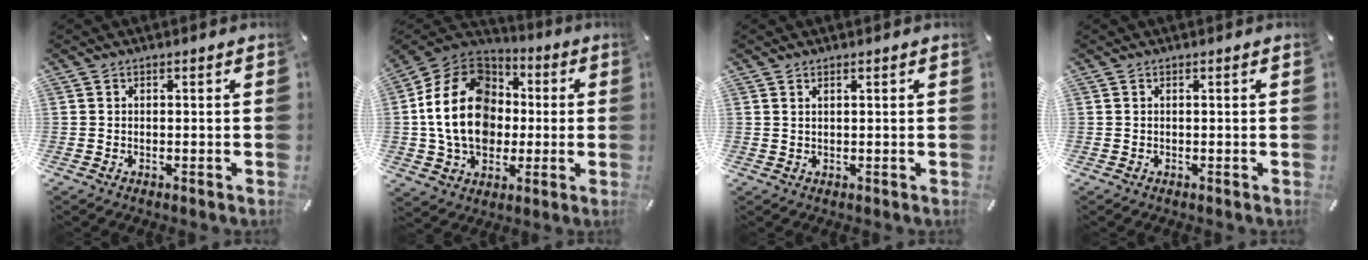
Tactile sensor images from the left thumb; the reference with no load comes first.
{"total": 19.6, "force": [-0.3, 15.8, 11.5], "torque": [-0.253, 0.014, -0.005]}
{"total": 0.9, "force": [0.6, 0.1, 0.7], "torque": [-0.013, -0.001, 0.010]}
{"total": 0.0}